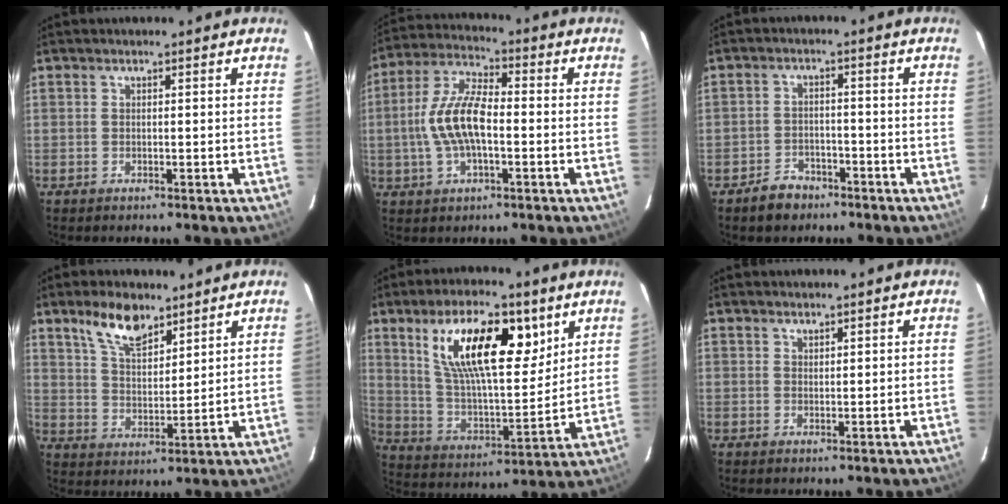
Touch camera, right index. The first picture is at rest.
{"total": 11.4, "force": [-1.5, 4.7, 10.3], "torque": [-0.219, 0.011, -0.030]}
{"total": 5.3, "force": [-3.9, 3.3, 1.3], "torque": [-0.040, 0.016, -0.057]}
{"total": 9.1, "force": [6.5, 3.8, 5.2], "torque": [-0.090, 0.008, 0.124]}
{"total": 19.7, "force": [9.4, 7.8, 15.4], "torque": [-0.271, 0.012, 0.172]}
{"total": 1.1, "force": [0.9, 0.5, 0.1], "torque": [-0.002, 0.002, 0.017]}